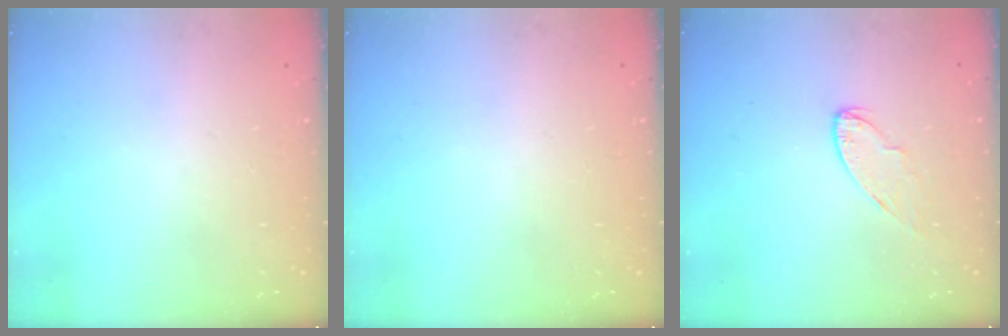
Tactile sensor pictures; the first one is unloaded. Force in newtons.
{"total": 0.0}
{"total": 6.0, "press": 6.0, "slide": 0.5}